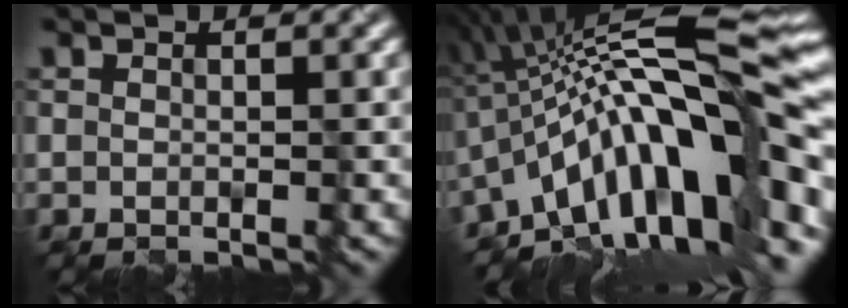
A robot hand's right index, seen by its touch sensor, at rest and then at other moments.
{"total": 15.0, "force": [-3.8, 3.6, 14.1], "torque": [-0.190, 0.037, -0.074]}